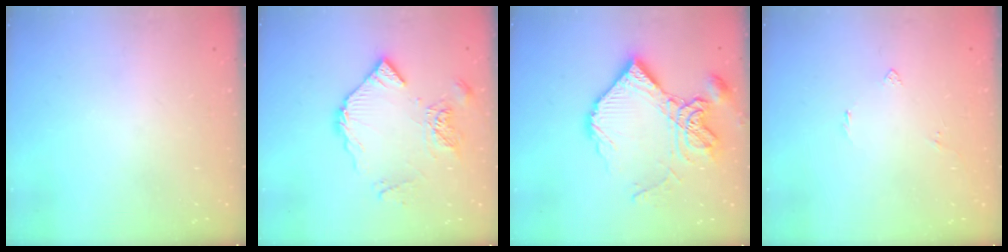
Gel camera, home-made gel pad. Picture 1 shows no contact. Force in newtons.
{"total": 10.4, "press": 10.3, "slide": 1.2}
{"total": 18.4, "press": 18.3, "slide": 1.8}
{"total": 2.7, "press": 2.7, "slide": 0.5}